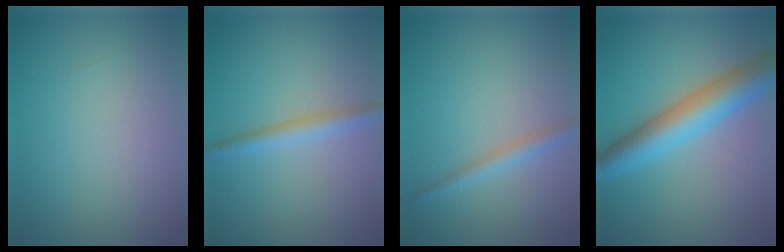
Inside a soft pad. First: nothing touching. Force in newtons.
{"total": 2.2, "press": 2.2, "slide": 0.1}
{"total": 1.7, "press": 1.7, "slide": 0.0}
{"total": 6.5, "press": 6.5, "slide": 0.0}